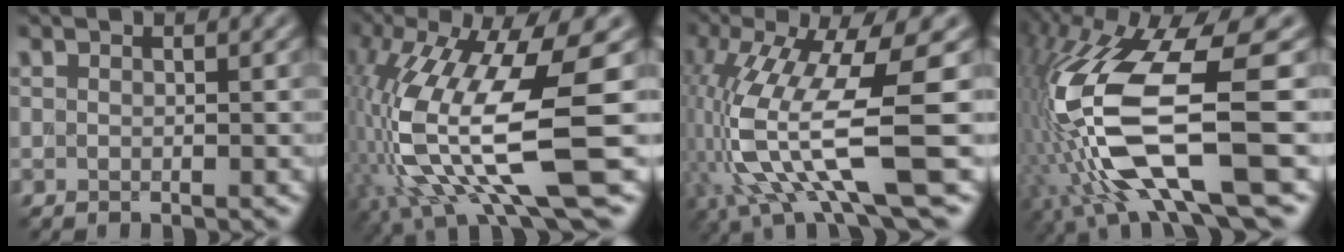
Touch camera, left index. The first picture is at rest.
{"total": 13.4, "force": [-1.2, 3.2, 12.9], "torque": [-0.261, -0.014, -0.011]}
{"total": 11.7, "force": [-1.3, 2.8, 11.3], "torque": [-0.232, -0.013, -0.018]}
{"total": 13.0, "force": [-2.4, 3.4, 12.4], "torque": [-0.261, -0.007, -0.037]}